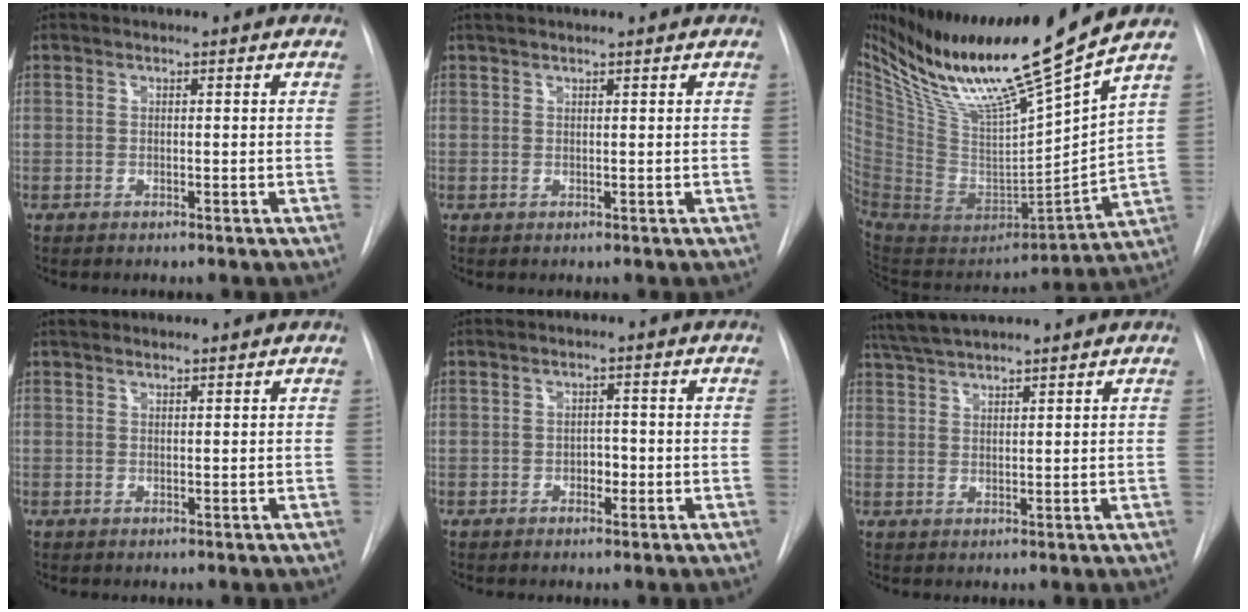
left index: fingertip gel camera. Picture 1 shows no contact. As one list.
[{"total": 2.1, "force": [1.7, -0.1, 1.1], "torque": [-0.010, 0.021, 0.030]}, {"total": 25.1, "force": [19.1, -0.3, 16.2], "torque": [-0.271, -0.031, 0.344]}, {"total": 1.6, "force": [1.4, 0.5, 0.5], "torque": [-0.006, 0.016, 0.024]}, {"total": 1.8, "force": [-0.9, 1.1, 1.0], "torque": [-0.012, 0.002, -0.016]}, {"total": 5.9, "force": [5.4, -0.2, 2.3], "torque": [-0.047, 0.027, 0.102]}]